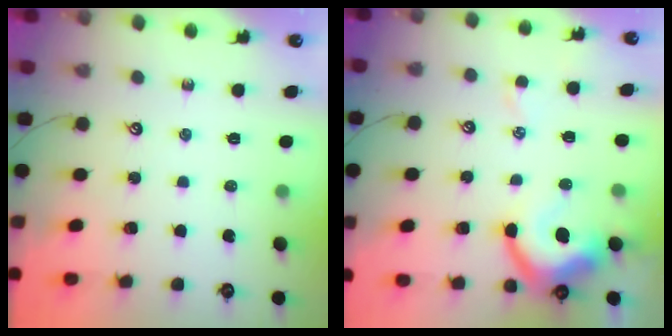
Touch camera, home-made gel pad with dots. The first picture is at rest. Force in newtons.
{"total": 8.9, "press": 8.7, "slide": 1.6}